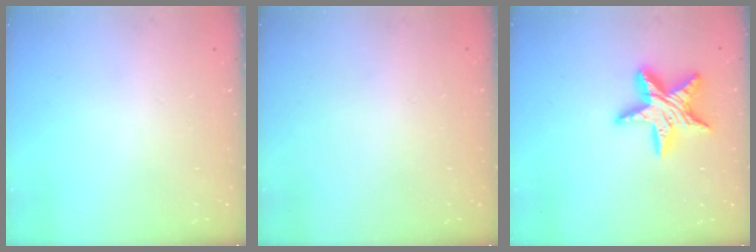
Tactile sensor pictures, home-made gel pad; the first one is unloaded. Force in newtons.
{"total": 0.0}
{"total": 15.5, "press": 15.4, "slide": 1.4}